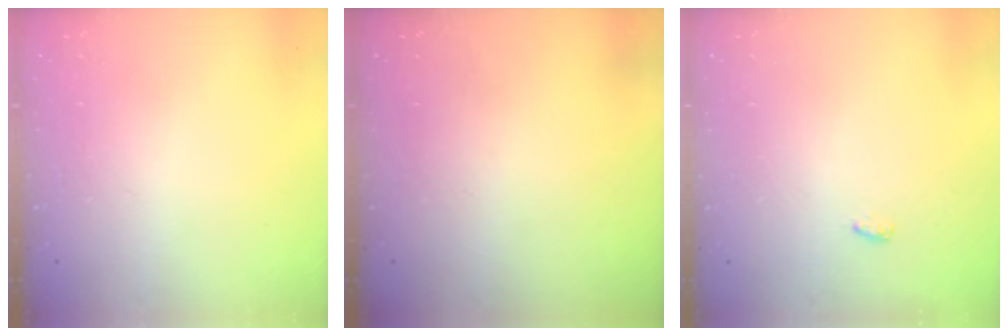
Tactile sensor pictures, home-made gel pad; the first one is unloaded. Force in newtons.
{"total": 0.0}
{"total": 6.4, "press": 3.3, "slide": 5.5}